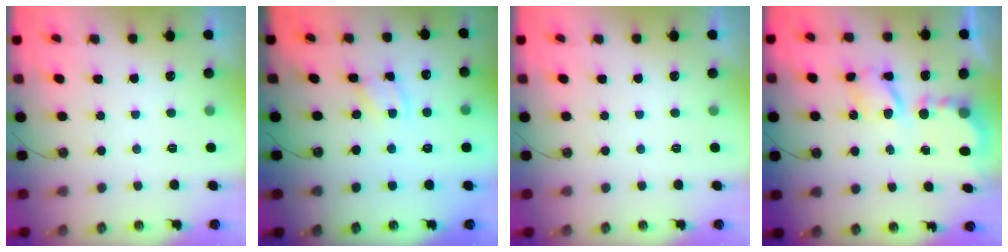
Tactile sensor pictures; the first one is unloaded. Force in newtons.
{"total": 1.9, "press": 1.9, "slide": 0.3}
{"total": 0.0}
{"total": 7.0, "press": 7.0, "slide": 0.3}